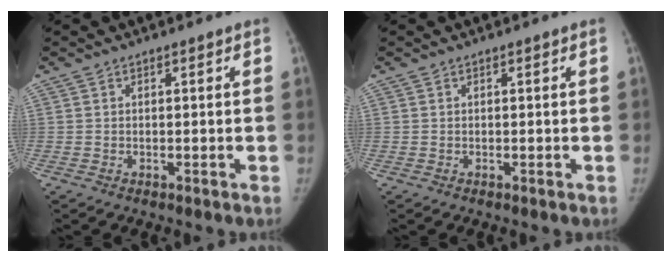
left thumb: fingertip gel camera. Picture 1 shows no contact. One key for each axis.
{"total": 0.0}